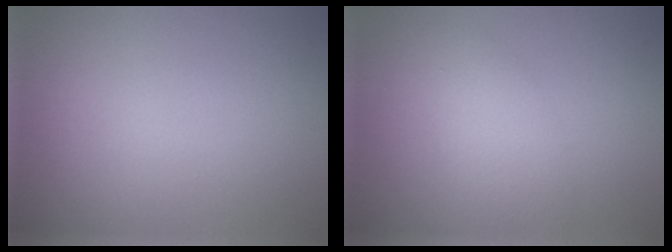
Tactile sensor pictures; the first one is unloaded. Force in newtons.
{"total": 2.8, "press": 2.8, "slide": 0.1}